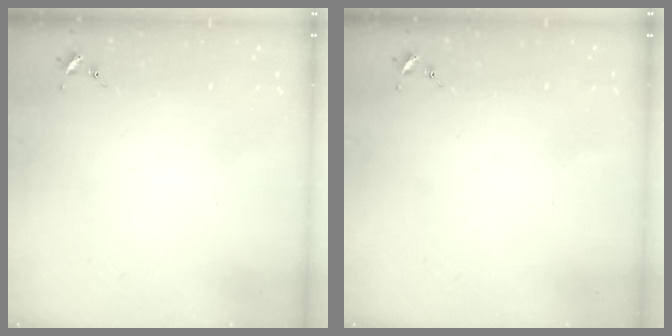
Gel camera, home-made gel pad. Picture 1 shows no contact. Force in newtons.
{"total": 0.0}